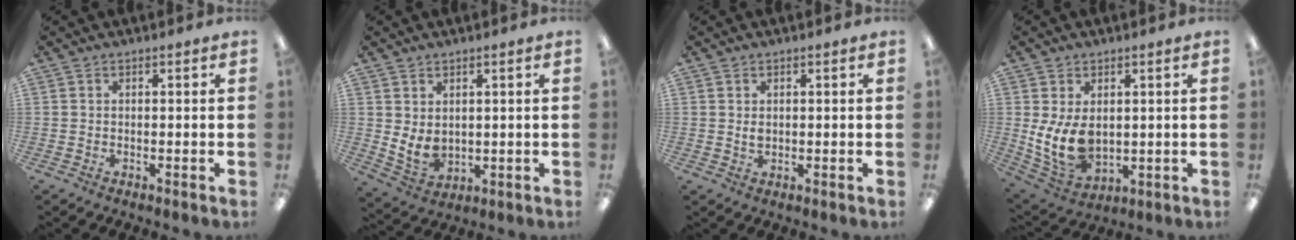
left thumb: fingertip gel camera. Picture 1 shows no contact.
{"total": 5.6, "force": [1.9, 4.1, 3.2], "torque": [-0.061, -0.018, 0.038]}
{"total": 1.6, "force": [0.4, 1.2, 1.0], "torque": [-0.014, 0.000, 0.005]}
{"total": 10.7, "force": [0.6, 7.4, 7.8], "torque": [-0.164, -0.011, 0.015]}